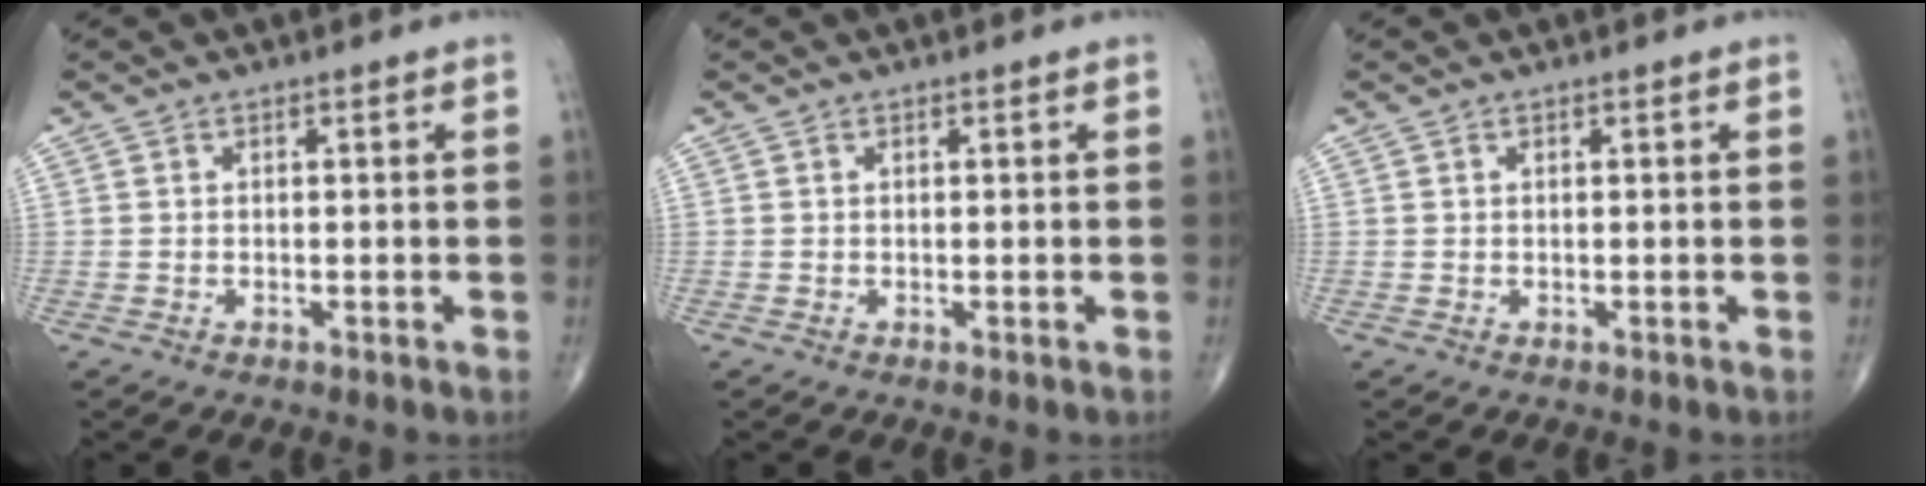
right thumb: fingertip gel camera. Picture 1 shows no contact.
{"total": 0.0}
{"total": 0.0}